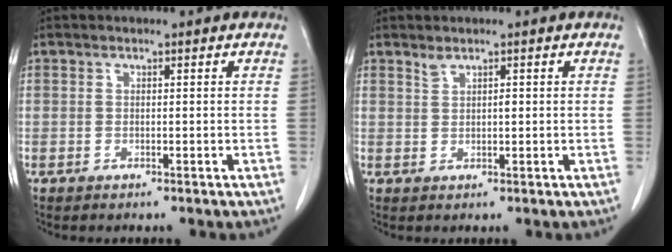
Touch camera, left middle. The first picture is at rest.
{"total": 1.3, "force": [0.8, 0.5, 0.9], "torque": [-0.016, 0.003, 0.016]}